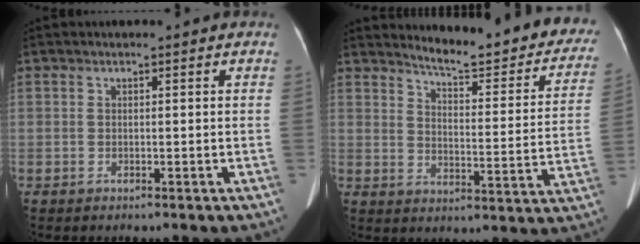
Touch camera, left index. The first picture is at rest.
{"total": 19.6, "force": [17.7, 3.2, 7.8], "torque": [-0.085, -0.072, 0.208]}